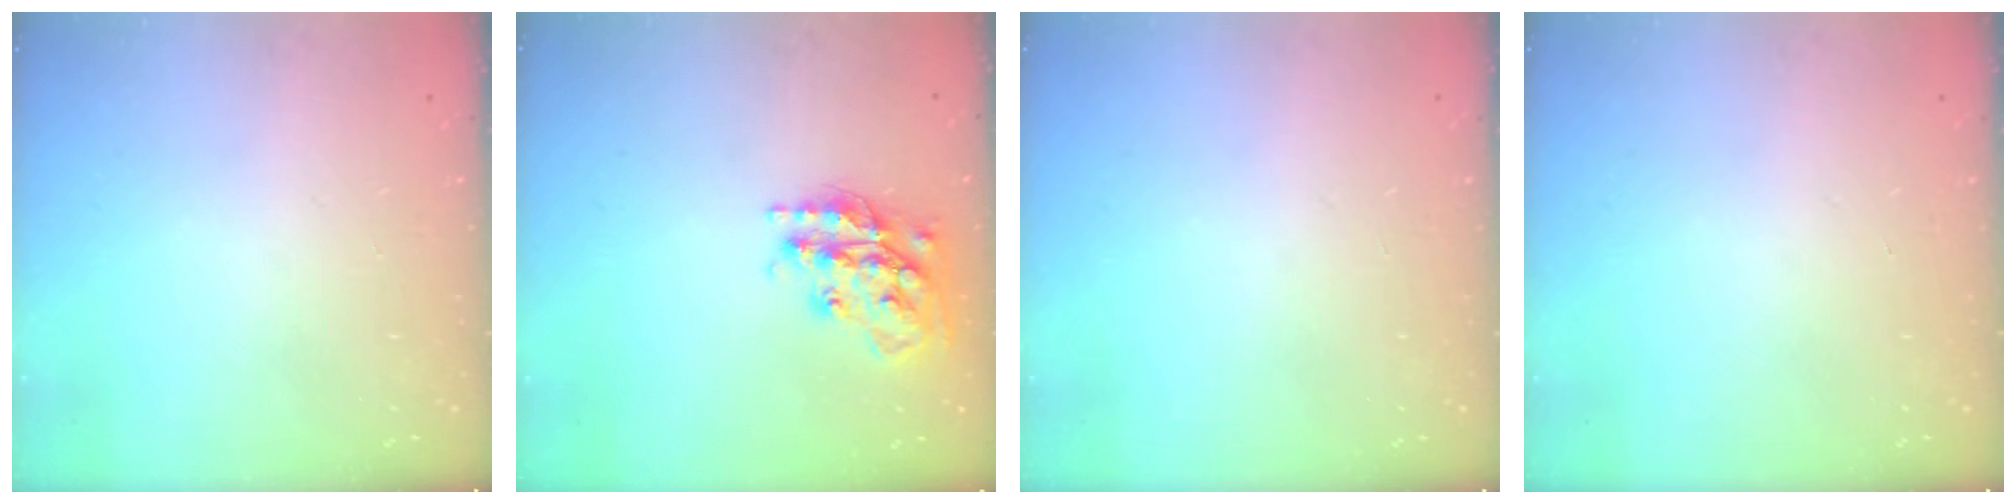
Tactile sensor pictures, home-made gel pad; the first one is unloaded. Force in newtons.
{"total": 18.7, "press": 18.6, "slide": 1.5}
{"total": 0.0}
{"total": 0.0}